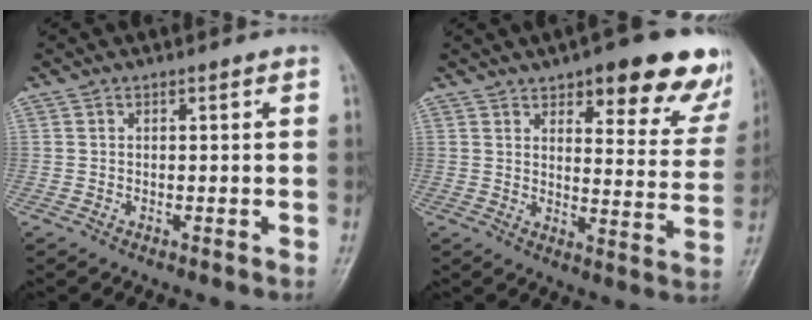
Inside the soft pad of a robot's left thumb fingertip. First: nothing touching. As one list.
[{"total": 18.7, "force": [12.1, 6.8, 12.5], "torque": [-0.102, -0.050, 0.145]}]